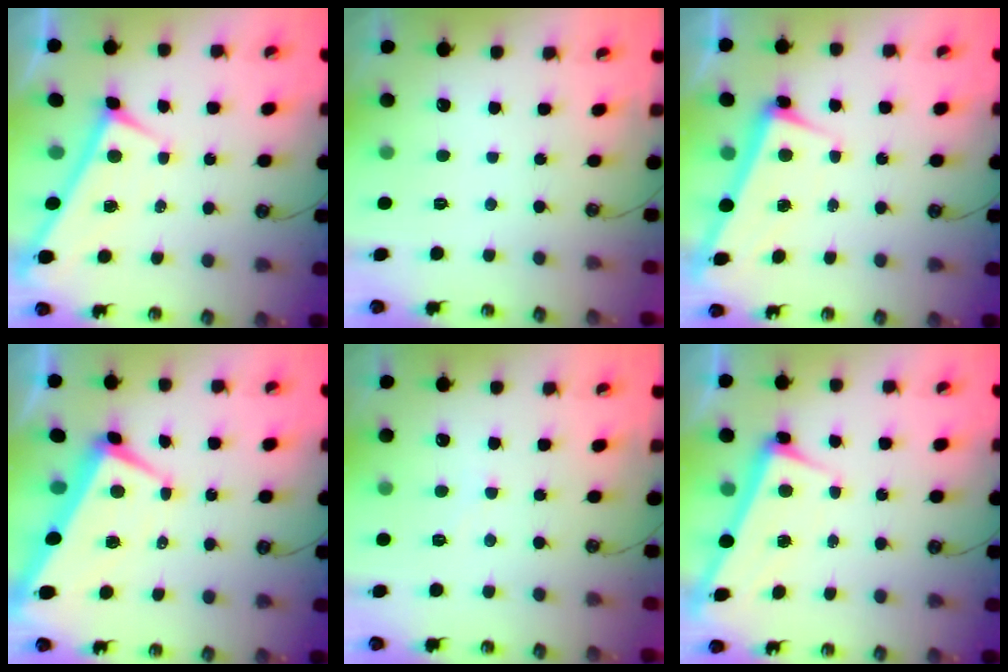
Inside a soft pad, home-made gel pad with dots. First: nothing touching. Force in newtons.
{"total": 0.0}
{"total": 2.7, "press": 2.6, "slide": 0.7}
{"total": 1.4, "press": 1.1, "slide": 0.8}
{"total": 1.0, "press": 0.9, "slide": 0.4}
{"total": 2.9, "press": 2.9, "slide": 0.4}